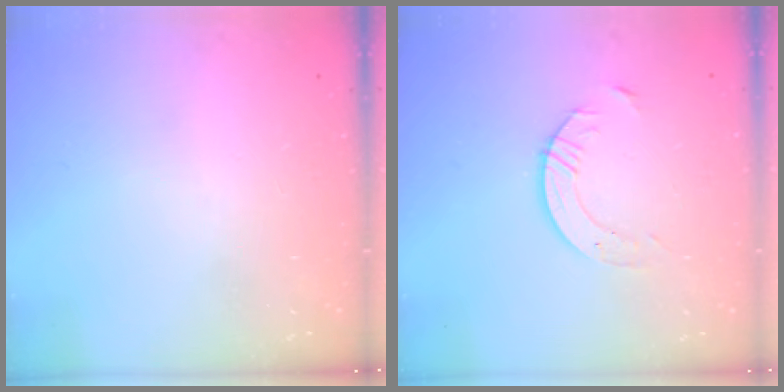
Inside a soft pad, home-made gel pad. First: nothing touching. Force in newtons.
{"total": 5.3, "press": 5.3, "slide": 0.6}